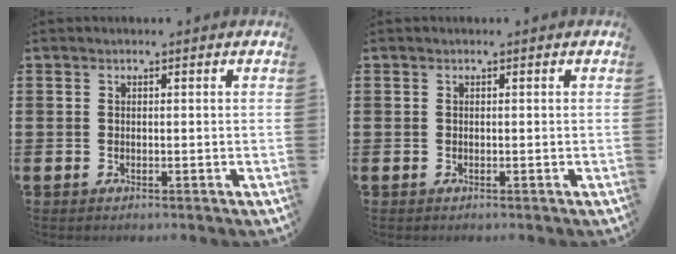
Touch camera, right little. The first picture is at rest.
{"total": 0.0}